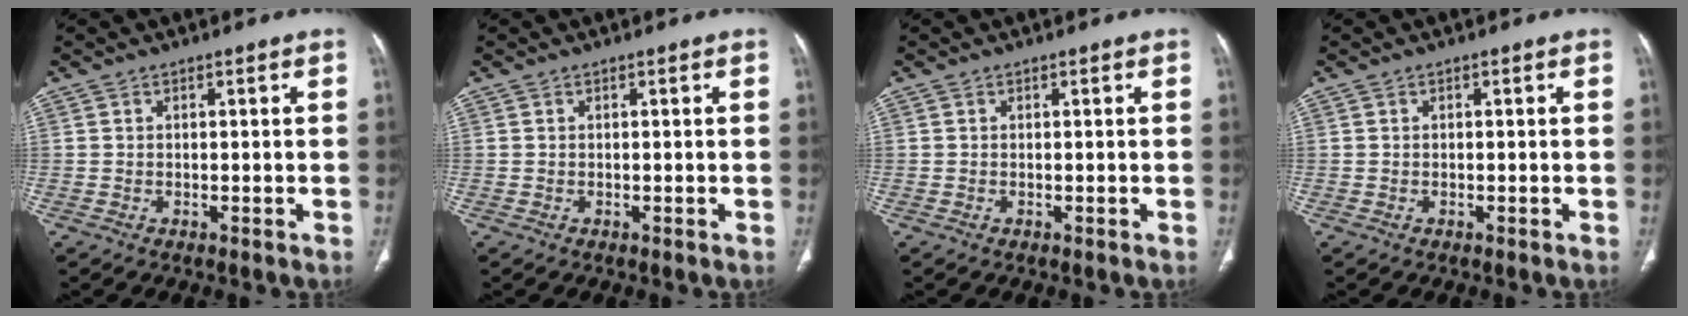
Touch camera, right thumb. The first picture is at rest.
{"total": 0.0}
{"total": 0.0}
{"total": 0.0}